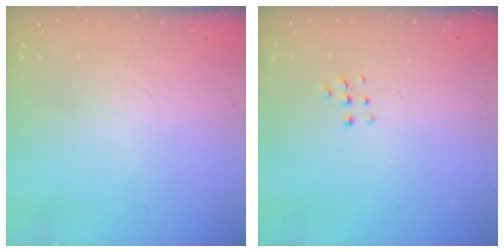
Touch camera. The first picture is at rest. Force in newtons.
{"total": 4.4, "press": 4.4, "slide": 0.3}